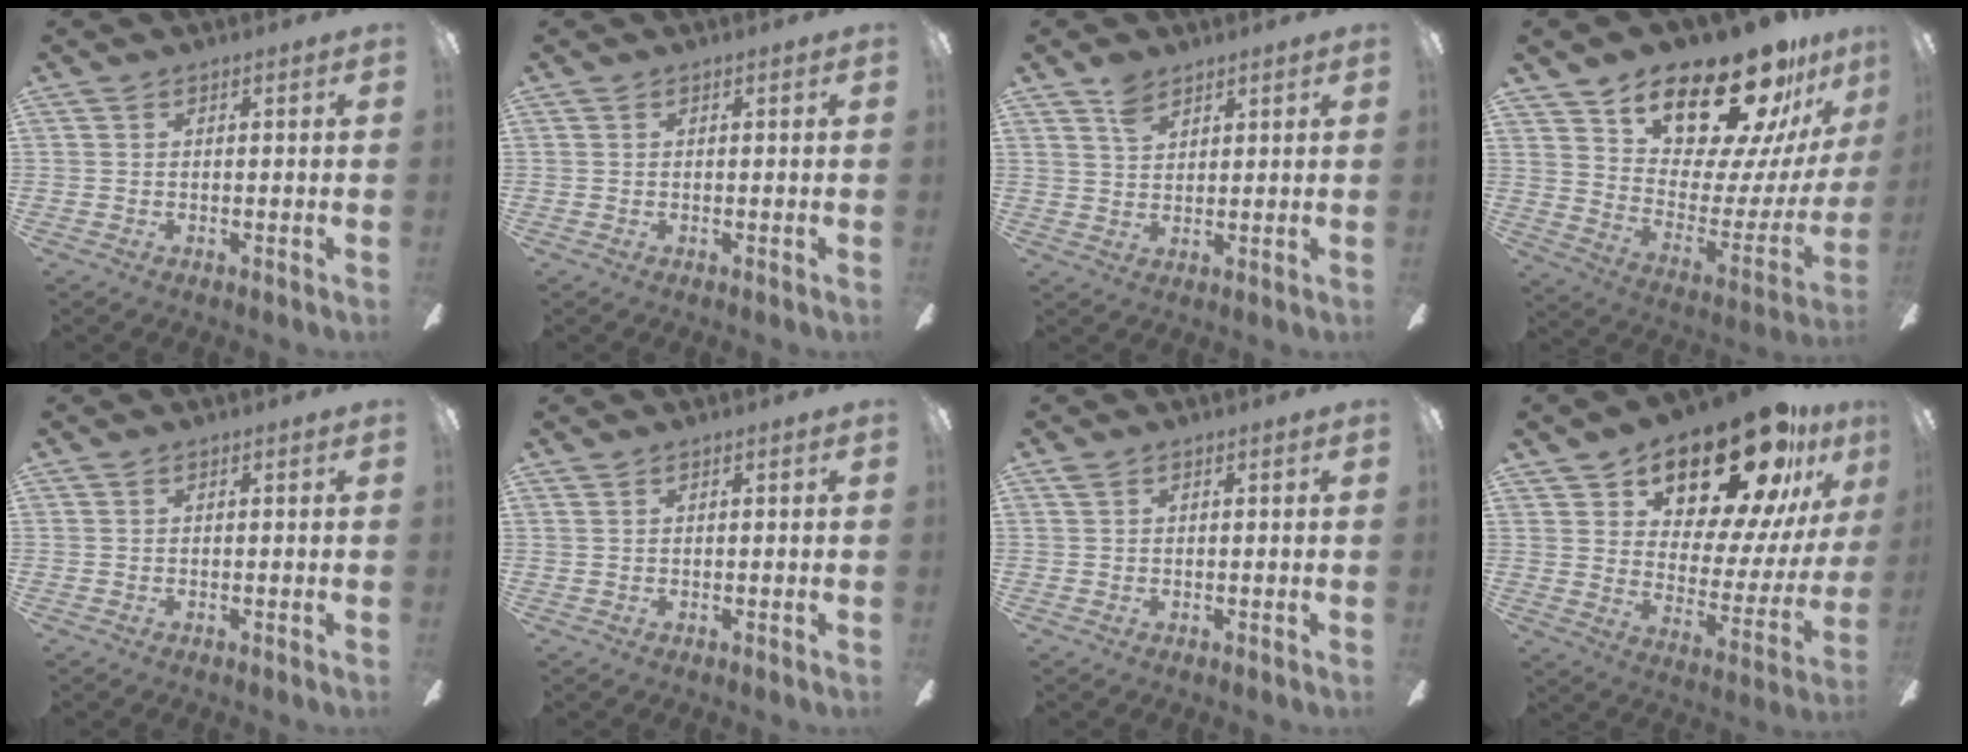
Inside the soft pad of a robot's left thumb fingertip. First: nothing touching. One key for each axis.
{"total": 0.0}
{"total": 4.5, "fx": 3.2, "fy": 2.5, "fz": 1.8, "tx": -0.035, "ty": -0.007, "tz": 0.061}
{"total": 22.6, "fx": 18.7, "fy": 7.8, "fz": 10.1, "tx": -0.154, "ty": -0.147, "tz": 0.320}
{"total": 0.0}
{"total": 0.6, "fx": 0.5, "fy": 0.3, "fz": 0.2, "tx": -0.004, "ty": 0.001, "tz": 0.010}
{"total": 1.0, "fx": 0.5, "fy": 0.6, "fz": 0.6, "tx": -0.012, "ty": 0.003, "tz": 0.009}
{"total": 23.2, "fx": 17.4, "fy": 9.7, "fz": 12.0, "tx": -0.176, "ty": -0.120, "tz": 0.294}